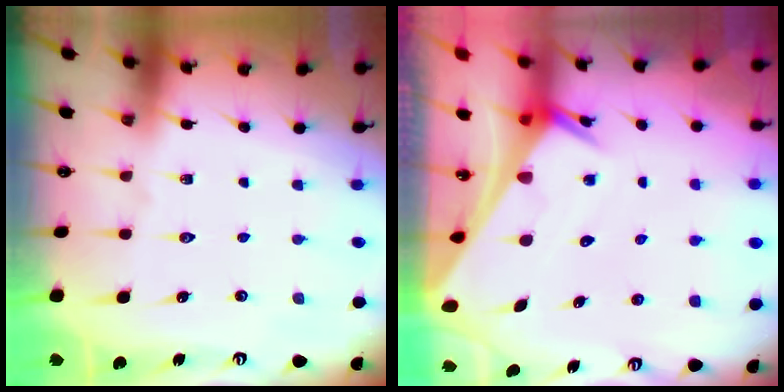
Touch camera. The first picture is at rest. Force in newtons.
{"total": 2.5, "press": 2.5, "slide": 0.1}